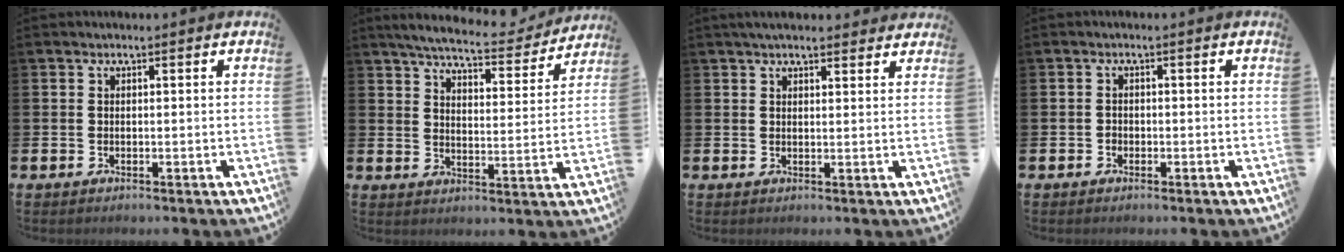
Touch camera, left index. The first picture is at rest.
{"total": 6.5, "force": [6.1, 0.7, 2.0], "torque": [-0.049, -0.042, 0.101]}
{"total": 3.0, "force": [2.8, 0.6, 0.9], "torque": [-0.016, -0.008, 0.050]}
{"total": 0.9, "force": [-0.5, 0.7, 0.1], "torque": [-0.008, 0.006, -0.011]}